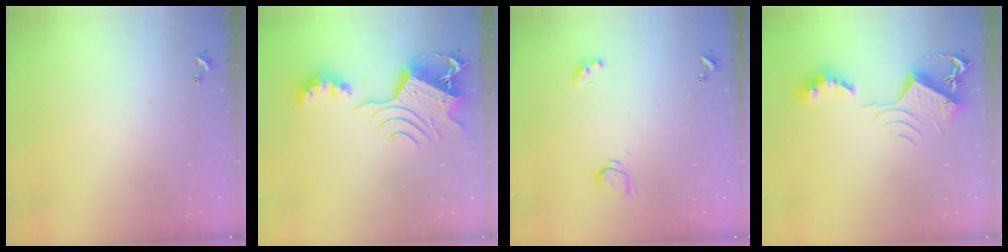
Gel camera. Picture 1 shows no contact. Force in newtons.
{"total": 12.5, "press": 12.4, "slide": 1.2}
{"total": 2.1, "press": 2.0, "slide": 0.6}
{"total": 12.8, "press": 12.8, "slide": 1.0}